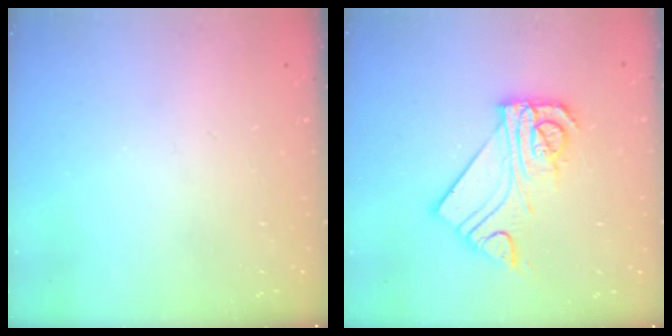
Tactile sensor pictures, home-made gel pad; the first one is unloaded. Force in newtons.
{"total": 13.2, "press": 13.1, "slide": 1.6}